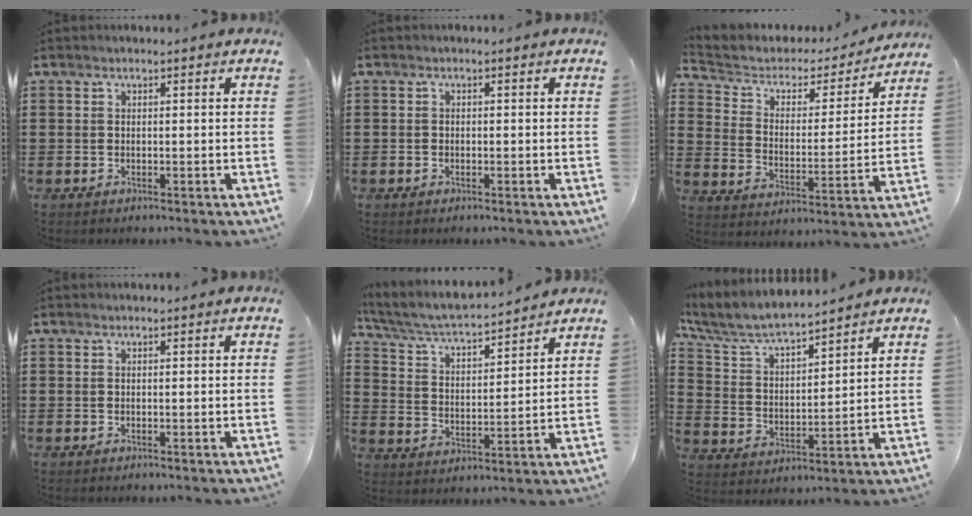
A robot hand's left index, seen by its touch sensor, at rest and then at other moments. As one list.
[{"total": 0.6, "force": [-0.3, 0.4, 0.2], "torque": [-0.005, 0.000, -0.007]}, {"total": 3.6, "force": [2.7, 2.2, 1.0], "torque": [-0.044, -0.015, 0.037]}, {"total": 0.0}, {"total": 4.8, "force": [4.5, 0.3, 1.8], "torque": [-0.056, -0.033, 0.070]}, {"total": 6.9, "force": [6.2, 1.1, 2.8], "torque": [-0.083, -0.033, 0.105]}]